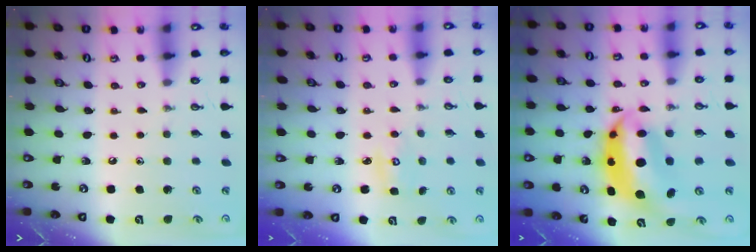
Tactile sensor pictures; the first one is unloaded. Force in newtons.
{"total": 3.8, "press": 3.8, "slide": 0.3}
{"total": 11.1, "press": 11.1, "slide": 1.0}